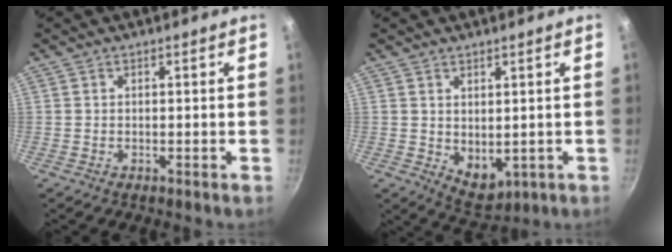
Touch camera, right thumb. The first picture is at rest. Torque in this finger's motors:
{"motor_torque": [-0.28, 0.47, -0.18, -0.17, 0.04]}